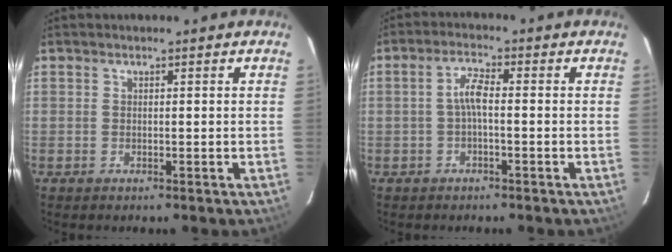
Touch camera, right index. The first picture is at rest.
{"total": 3.2, "force": [-0.7, 0.7, 3.1], "torque": [-0.064, 0.010, -0.015]}